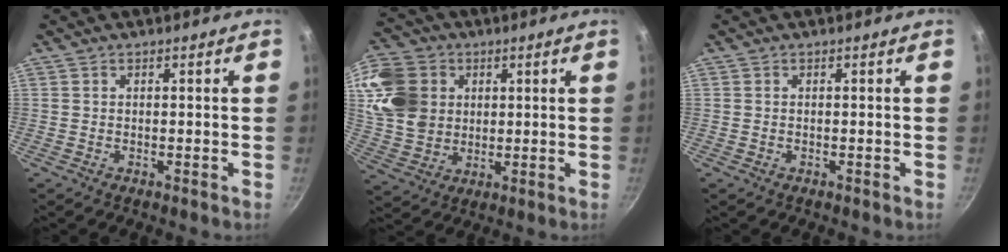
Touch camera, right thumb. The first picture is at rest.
{"total": 16.0, "force": [4.8, 13.1, 7.8], "torque": [-0.144, -0.006, 0.098]}
{"total": 0.0}